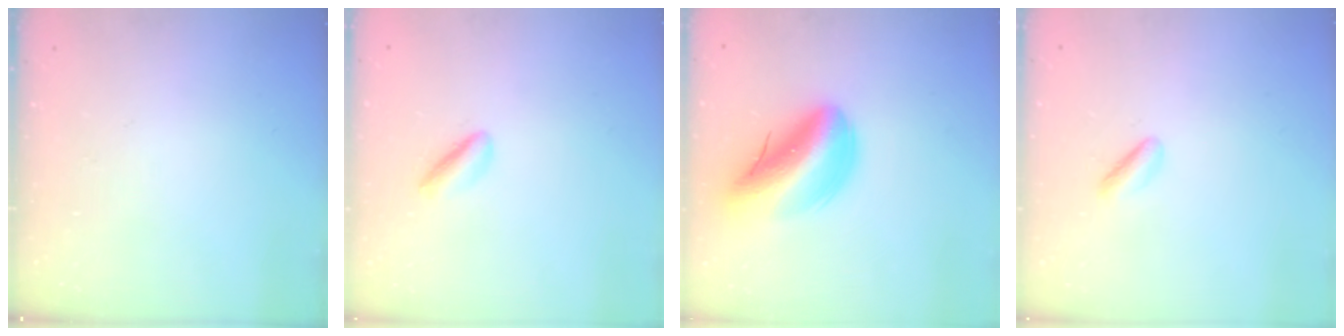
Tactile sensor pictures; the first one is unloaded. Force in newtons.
{"total": 2.0, "press": 1.9, "slide": 0.6}
{"total": 17.5, "press": 16.8, "slide": 4.8}
{"total": 2.0, "press": 1.8, "slide": 0.9}